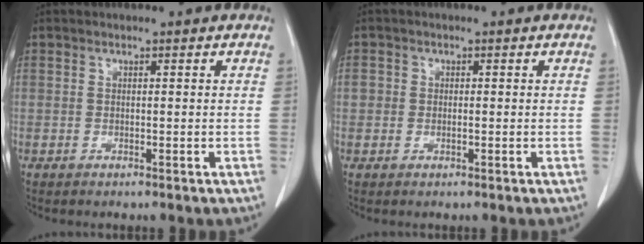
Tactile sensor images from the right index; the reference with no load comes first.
{"total": 4.3, "force": [0.1, 4.0, 1.5], "torque": [-0.038, 0.014, 0.005]}